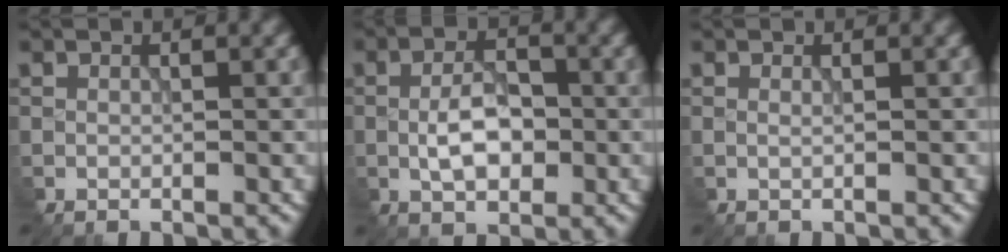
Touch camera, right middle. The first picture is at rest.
{"total": 3.5, "force": [-0.8, 1.9, 2.8], "torque": [-0.063, 0.007, -0.018]}
{"total": 0.6, "force": [0.5, 0.3, 0.3], "torque": [0.002, -0.002, -0.006]}